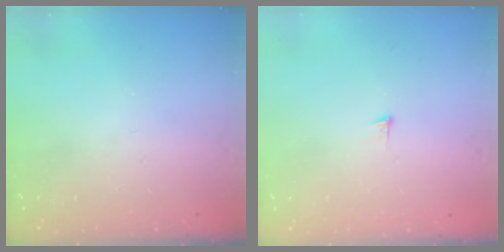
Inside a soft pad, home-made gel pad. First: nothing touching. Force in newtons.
{"total": 3.6, "press": 3.6, "slide": 0.3}